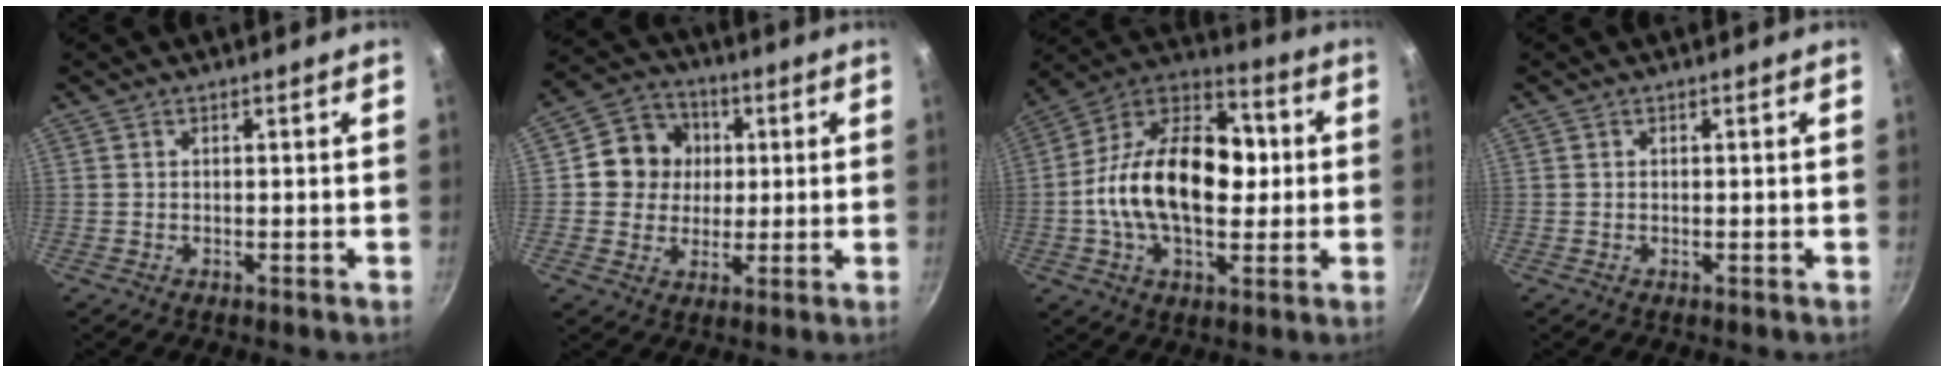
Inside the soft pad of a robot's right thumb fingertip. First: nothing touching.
{"total": 10.1, "force": [1.6, 9.4, 3.5], "torque": [-0.021, 0.012, 0.016]}
{"total": 22.7, "force": [-0.2, 13.9, 18.0], "torque": [-0.277, 0.035, -0.022]}
{"total": 0.0}